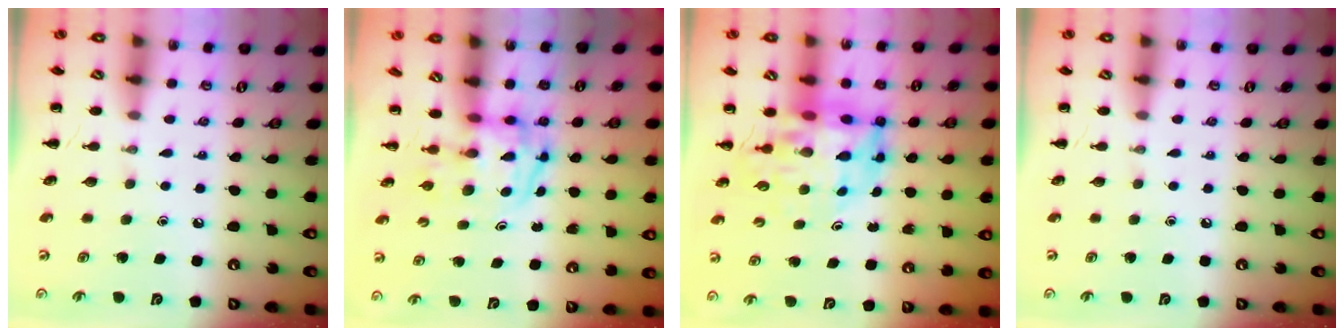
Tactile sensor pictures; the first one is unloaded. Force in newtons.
{"total": 4.0, "press": 3.9, "slide": 0.6}
{"total": 11.3, "press": 10.7, "slide": 3.6}
{"total": 0.0}